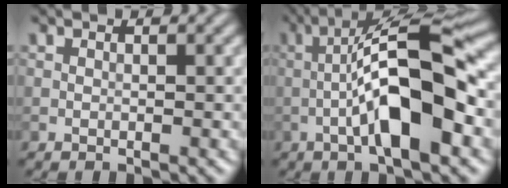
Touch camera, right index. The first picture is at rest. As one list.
[{"total": 10.6, "force": [-2.1, 2.6, 10.0], "torque": [-0.164, 0.025, -0.043]}]